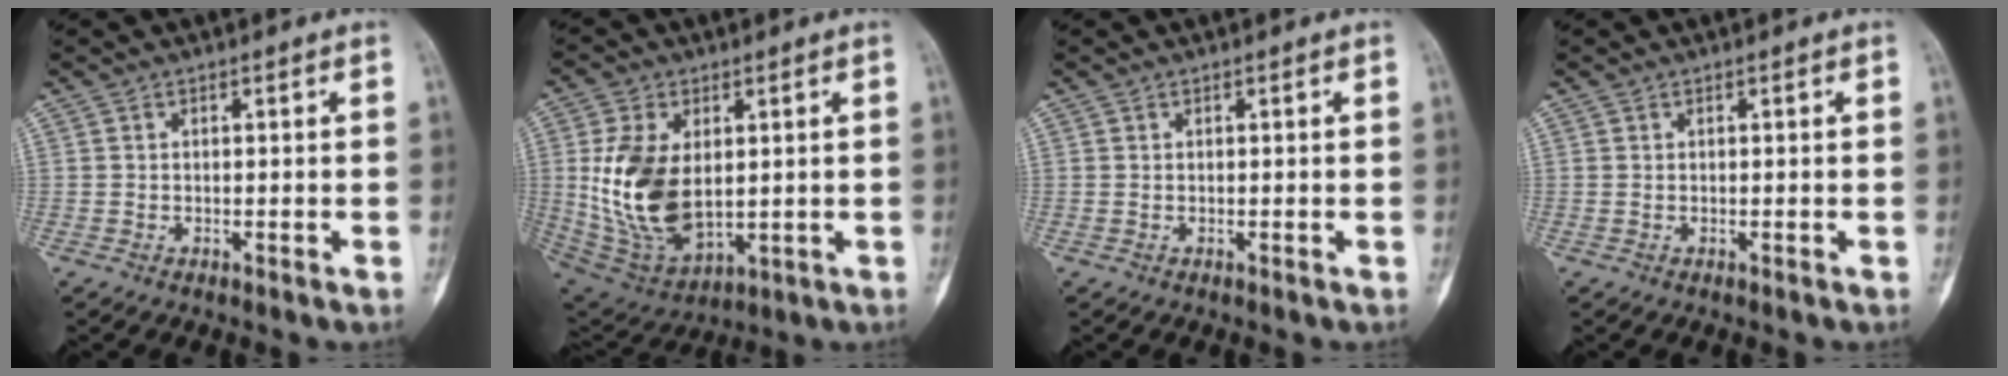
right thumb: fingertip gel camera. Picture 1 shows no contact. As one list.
[{"total": 16.5, "force": [1.6, 10.0, 13.1], "torque": [-0.244, -0.014, 0.052]}, {"total": 0.0}, {"total": 0.0}]